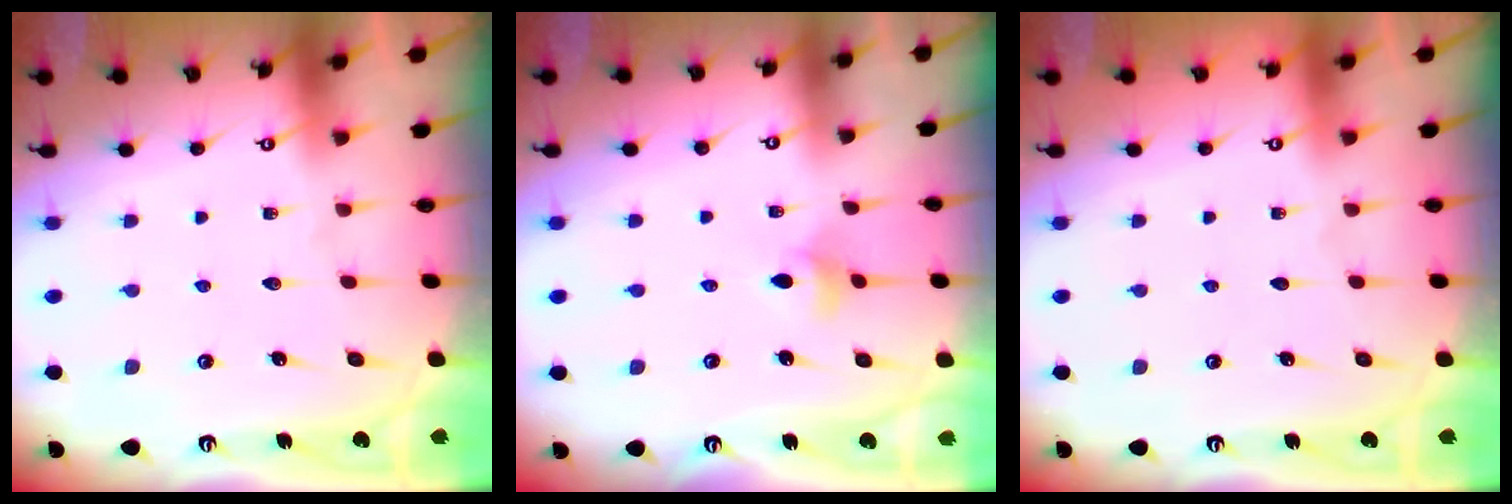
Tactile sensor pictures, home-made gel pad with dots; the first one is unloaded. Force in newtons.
{"total": 4.3, "press": 4.2, "slide": 0.9}
{"total": 0.0}